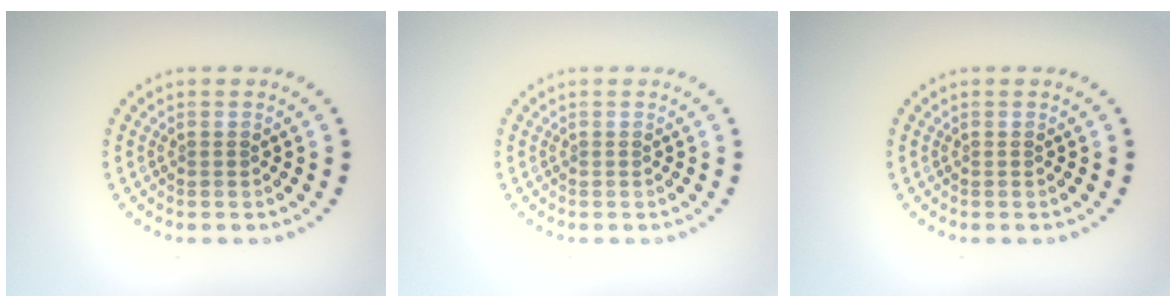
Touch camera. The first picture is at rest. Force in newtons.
{"total": 0.0}
{"total": 0.0}